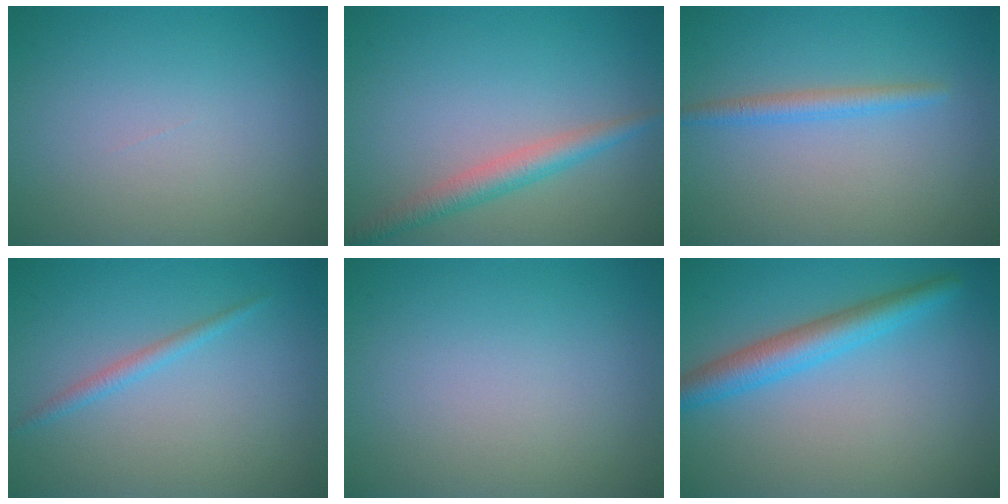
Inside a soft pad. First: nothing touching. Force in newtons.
{"total": 2.8, "press": 2.8, "slide": 0.1}
{"total": 1.8, "press": 1.8, "slide": 0.2}
{"total": 1.3, "press": 1.3, "slide": 0.1}
{"total": 0.0}
{"total": 4.0, "press": 4.0, "slide": 0.2}